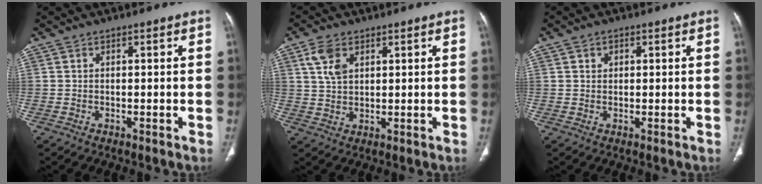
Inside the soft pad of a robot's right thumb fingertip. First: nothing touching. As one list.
[{"total": 5.4, "force": [2.4, 3.3, 3.6], "torque": [-0.068, -0.002, 0.052]}, {"total": 1.3, "force": [0.6, 1.1, 0.5], "torque": [-0.002, -0.001, 0.008]}]